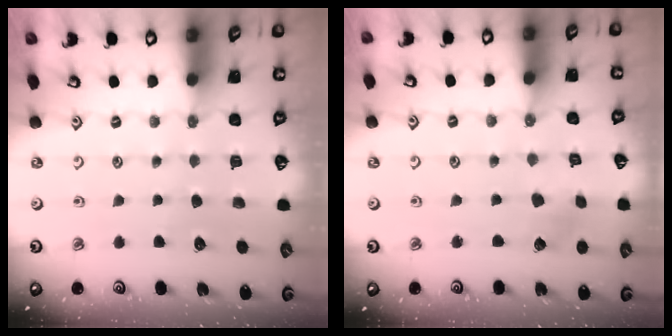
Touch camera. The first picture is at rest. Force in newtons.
{"total": 2.9, "press": 2.9, "slide": 0.4}